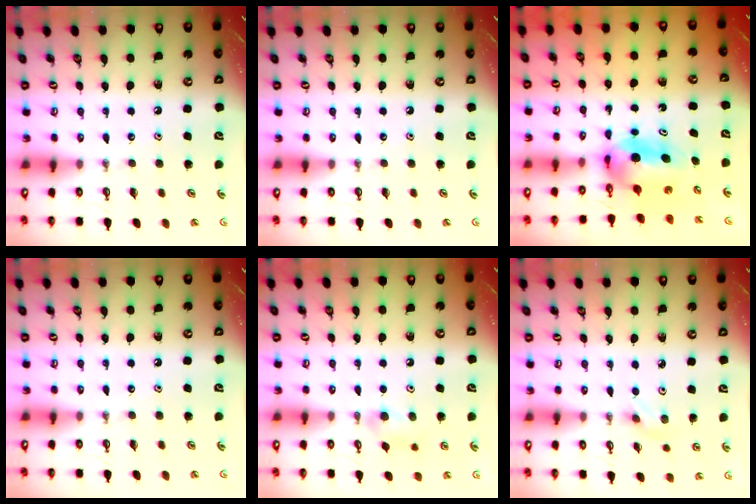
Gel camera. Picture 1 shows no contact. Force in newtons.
{"total": 0.0}
{"total": 6.7, "press": 6.2, "slide": 2.6}
{"total": 0.0}
{"total": 6.4, "press": 6.3, "slide": 1.4}
{"total": 2.9, "press": 2.6, "slide": 1.4}